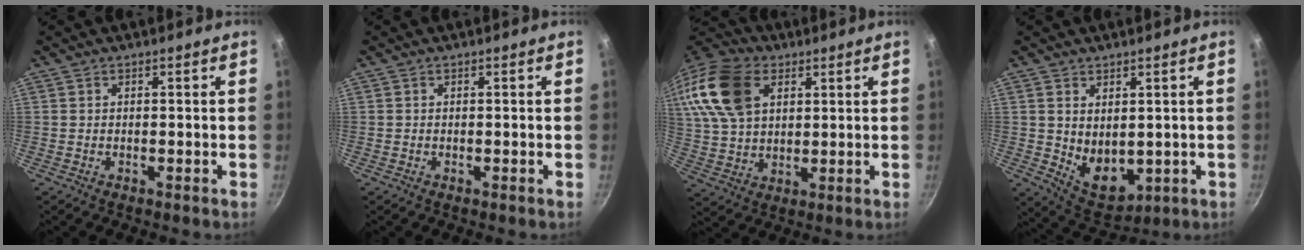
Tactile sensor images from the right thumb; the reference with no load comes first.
{"total": 0.0}
{"total": 18.3, "force": [6.3, 12.0, 12.3], "torque": [-0.238, 0.009, 0.117]}
{"total": 8.2, "force": [0.9, 5.5, 6.0], "torque": [-0.074, -0.024, 0.038]}